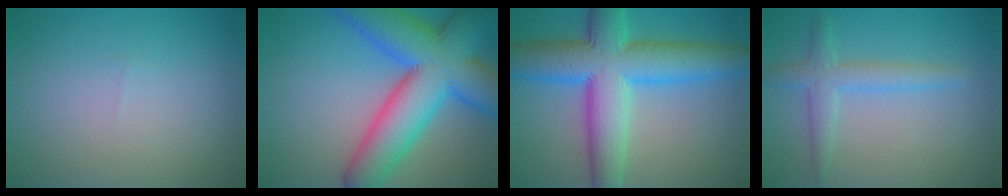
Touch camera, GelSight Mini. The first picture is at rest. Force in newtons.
{"total": 13.2, "press": 13.2, "slide": 0.5}
{"total": 11.1, "press": 11.1, "slide": 0.2}
{"total": 2.8, "press": 2.8, "slide": 0.1}